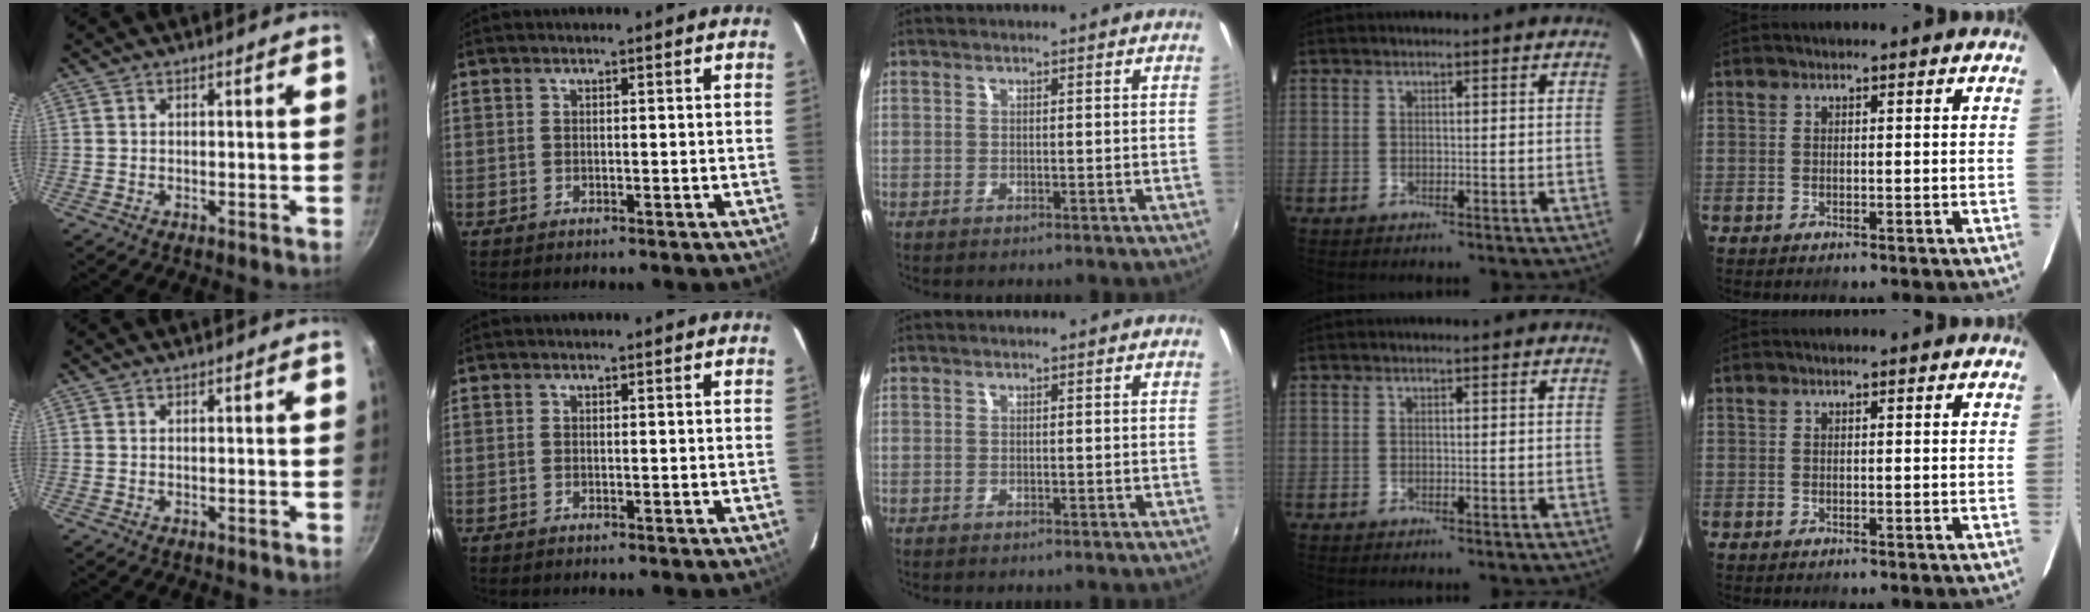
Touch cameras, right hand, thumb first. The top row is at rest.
{}